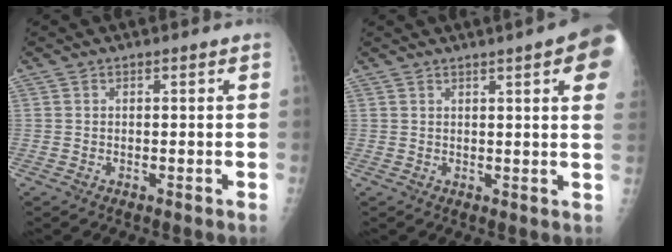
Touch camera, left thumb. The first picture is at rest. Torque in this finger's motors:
{"motor_torque": [2.59, 2.45, 1.75, -0.87, 0.25]}